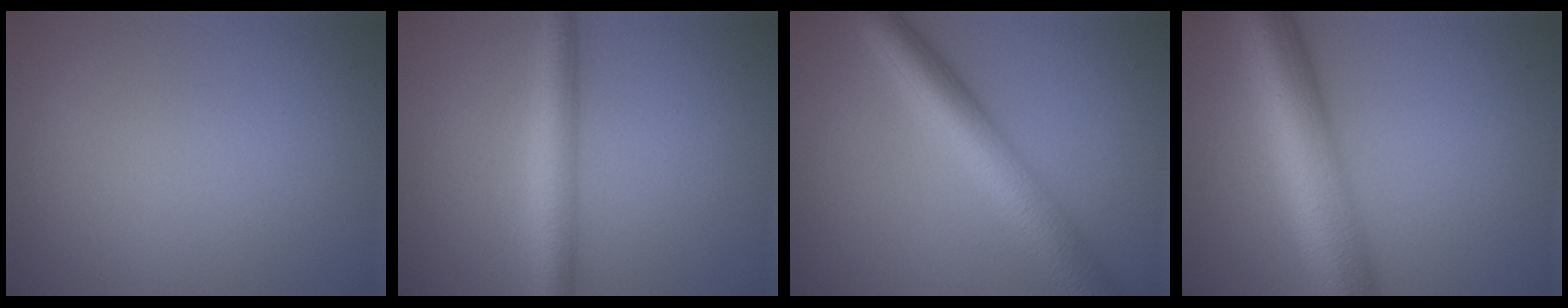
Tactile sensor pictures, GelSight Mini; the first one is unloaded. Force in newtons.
{"total": 4.0, "press": 4.0, "slide": 0.0}
{"total": 7.8, "press": 7.8, "slide": 0.2}
{"total": 10.4, "press": 10.4, "slide": 0.3}